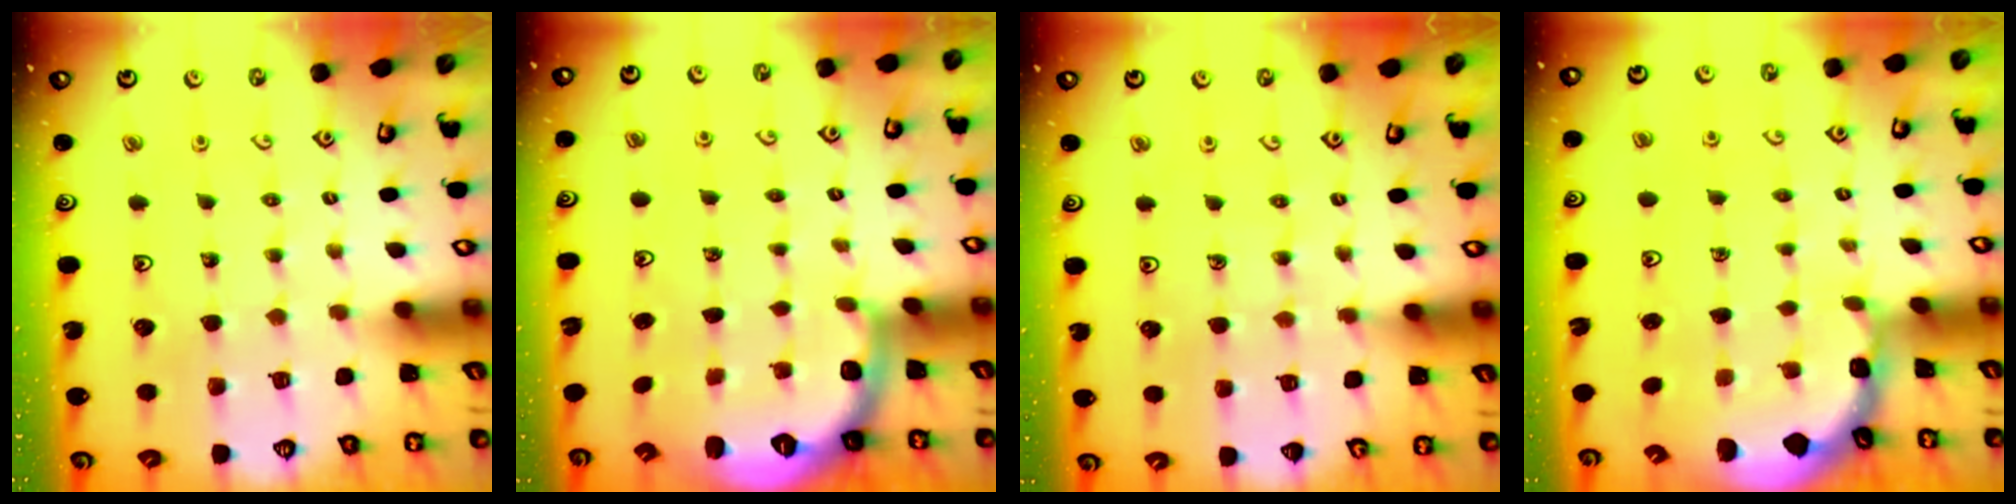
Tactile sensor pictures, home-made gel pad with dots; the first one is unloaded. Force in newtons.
{"total": 2.7, "press": 1.6, "slide": 2.1}
{"total": 6.2, "press": 6.0, "slide": 1.7}
{"total": 1.2, "press": 1.1, "slide": 0.5}